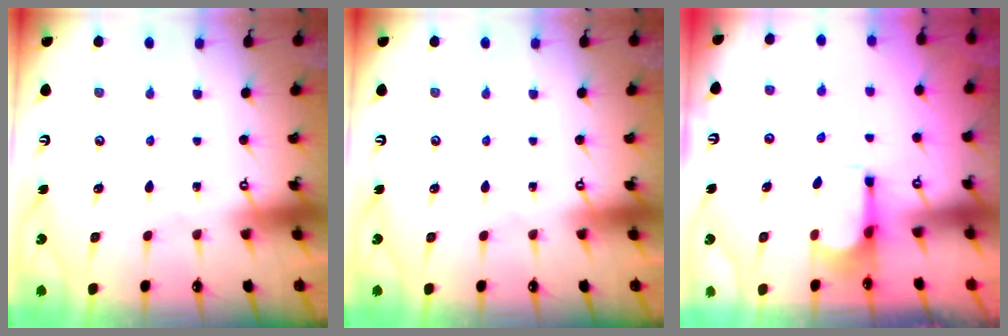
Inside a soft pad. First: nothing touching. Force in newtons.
{"total": 0.0}
{"total": 2.8, "press": 2.7, "slide": 0.9}